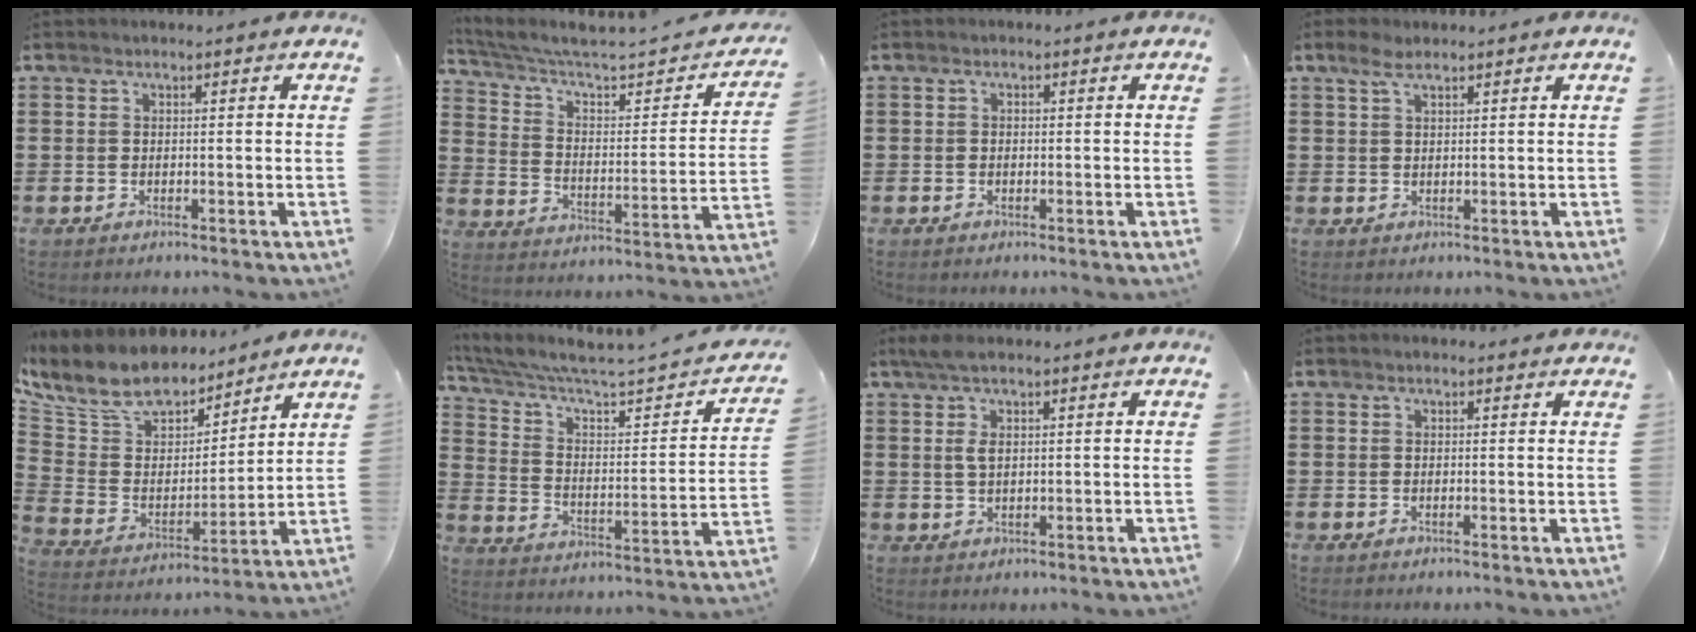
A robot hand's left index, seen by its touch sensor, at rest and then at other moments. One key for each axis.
{"total": 4.4, "fx": 3.1, "fy": 1.3, "fz": 2.8, "tx": -0.073, "ty": -0.029, "tz": 0.043}
{"total": 0.7, "fx": -0.3, "fy": 0.5, "fz": 0.4, "tx": -0.009, "ty": 0.002, "tz": -0.006}
{"total": 2.8, "fx": 1.7, "fy": 1.5, "fz": 1.6, "tx": -0.037, "ty": 0.008, "tz": 0.031}
{"total": 10.1, "fx": 8.8, "fy": 4.1, "fz": 2.8, "tx": -0.104, "ty": -0.051, "tz": 0.159}
{"total": 4.6, "fx": 3.3, "fy": 0.9, "fz": 3.1, "tx": -0.078, "ty": -0.034, "tz": 0.048}
{"total": 3.2, "fx": 1.4, "fy": 1.2, "fz": 2.7, "tx": -0.057, "ty": 0.007, "tz": 0.023}
{"total": 0.6, "fx": 0.3, "fy": 0.4, "fz": 0.4, "tx": -0.008, "ty": 0.005, "tz": 0.004}